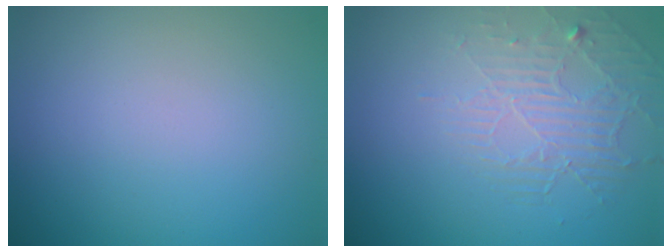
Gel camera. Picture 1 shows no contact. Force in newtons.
{"total": 2.2, "press": 1.4, "slide": 1.7}